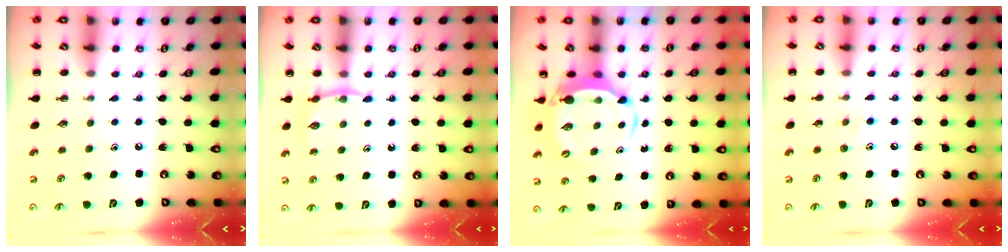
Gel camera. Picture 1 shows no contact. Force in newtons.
{"total": 4.7, "press": 4.5, "slide": 1.5}
{"total": 5.5, "press": 5.4, "slide": 1.0}
{"total": 6.3, "press": 5.9, "slide": 2.1}